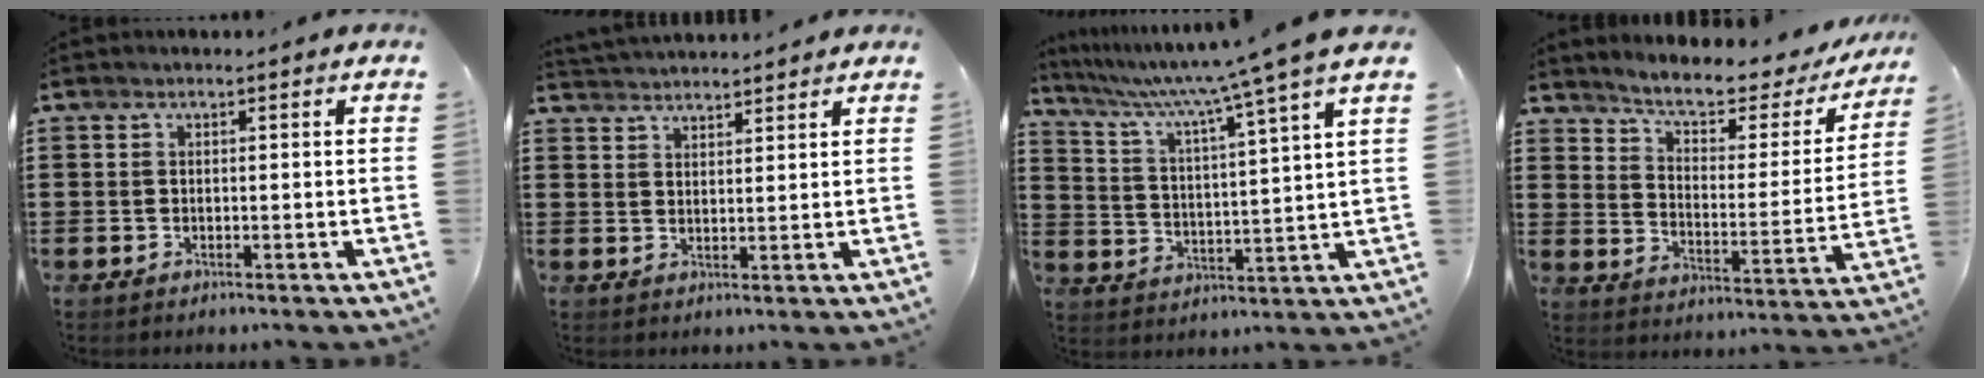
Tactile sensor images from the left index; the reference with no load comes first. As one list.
[{"total": 2.7, "force": [2.7, -0.1, -0.3], "torque": [-0.003, -0.008, 0.052]}, {"total": 7.7, "force": [6.4, -1.6, 4.1], "torque": [-0.107, -0.047, 0.097]}, {"total": 5.8, "force": [4.8, 1.2, 3.0], "torque": [-0.072, -0.032, 0.074]}]